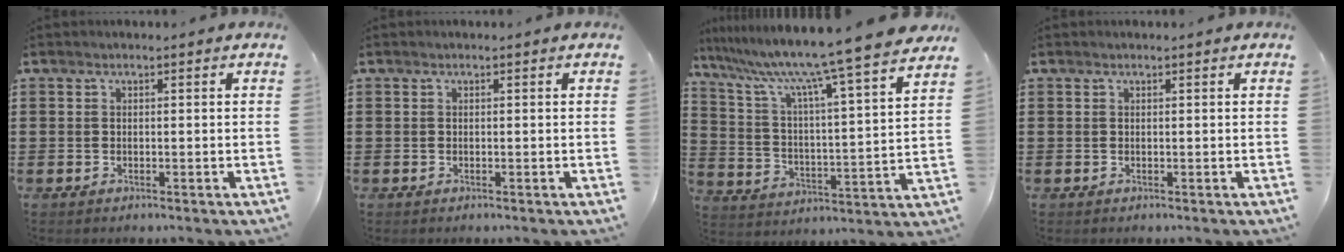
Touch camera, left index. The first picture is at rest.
{"total": 0.0}
{"total": 10.5, "force": [9.0, -1.5, 5.2], "torque": [-0.137, -0.072, 0.139]}
{"total": 0.0}